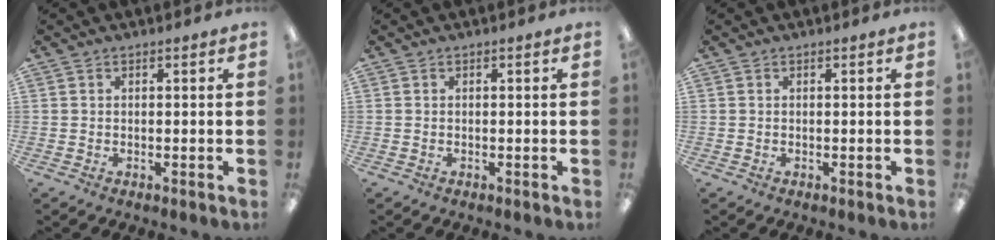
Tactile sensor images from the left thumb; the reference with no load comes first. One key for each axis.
{"total": 0.0}
{"total": 0.0}